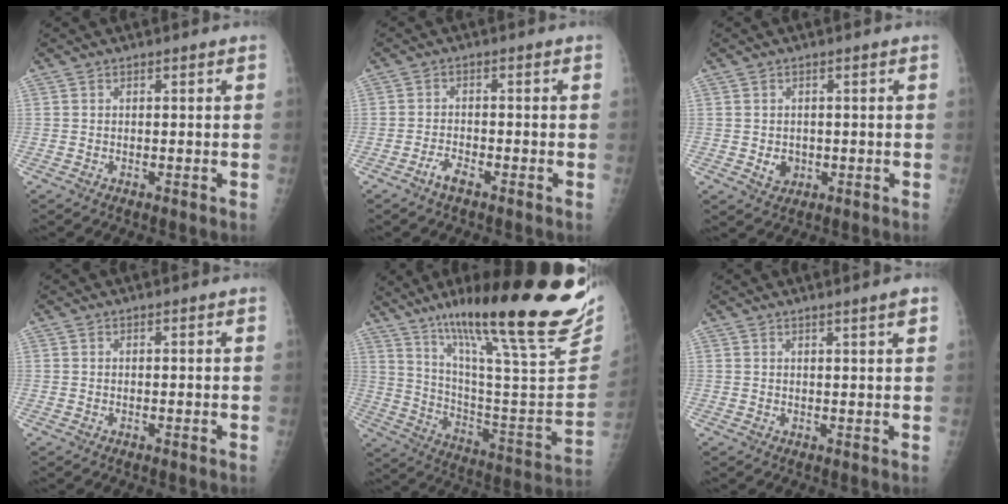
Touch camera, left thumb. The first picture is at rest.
{"total": 2.7, "force": [-2.0, 0.9, 1.6], "torque": [-0.037, 0.011, -0.040]}
{"total": 3.0, "force": [-0.4, 2.6, 1.5], "torque": [-0.011, 0.000, 0.003]}
{"total": 0.0}
{"total": 33.2, "force": [22.6, 5.5, 23.8], "torque": [-0.323, -0.094, 0.342]}
{"total": 2.1, "force": [1.4, -0.3, 1.5], "torque": [-0.021, -0.011, 0.022]}